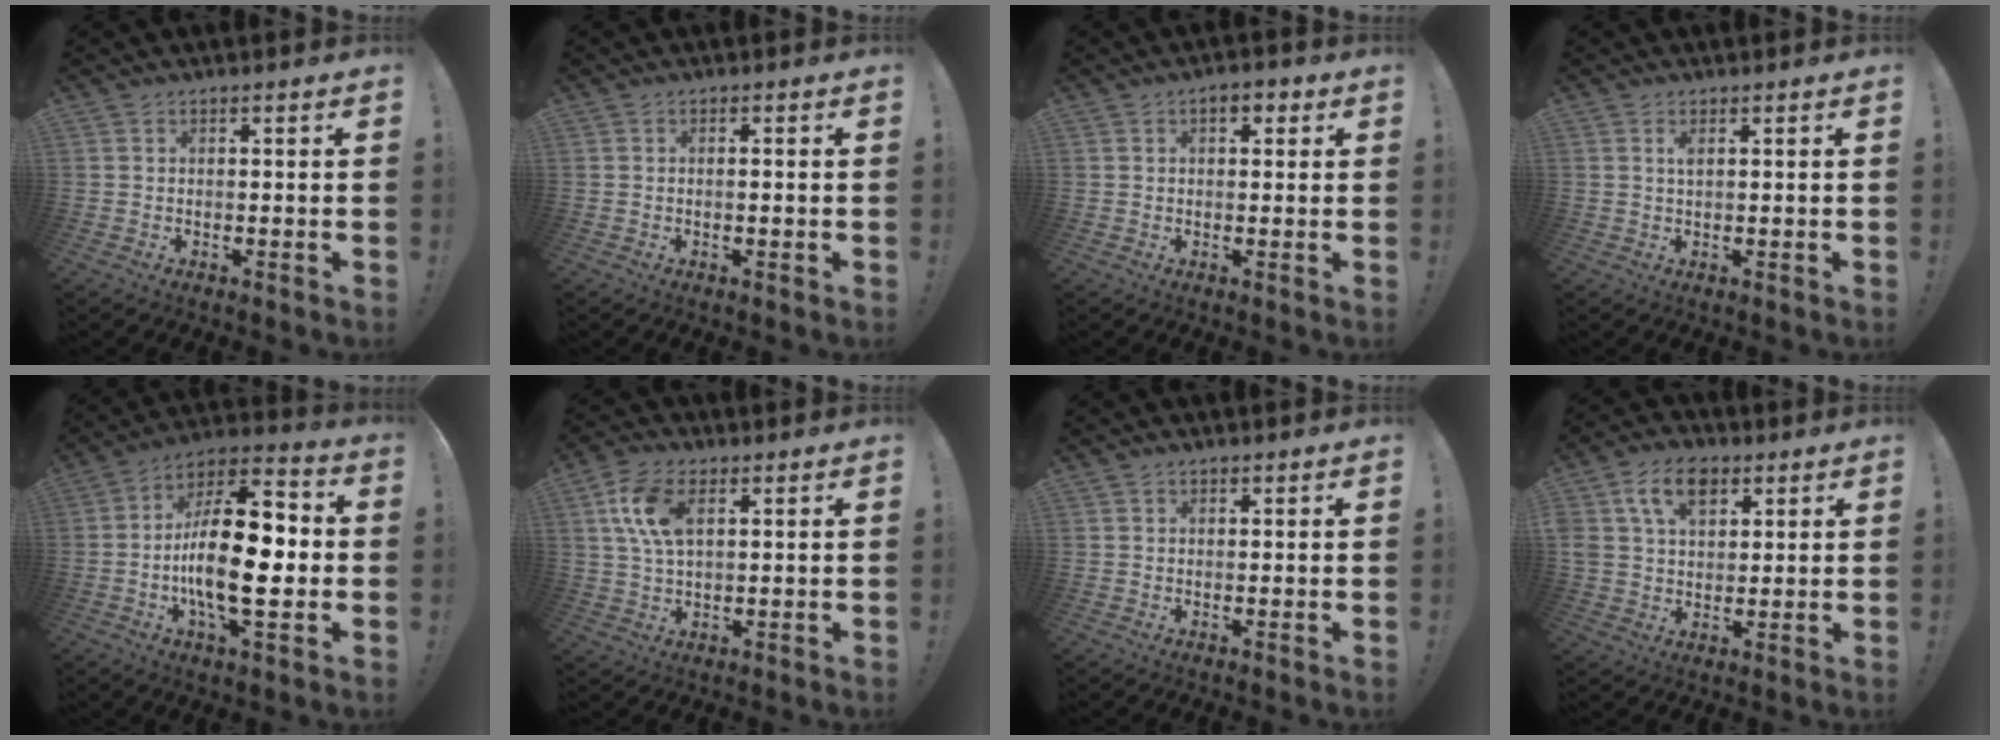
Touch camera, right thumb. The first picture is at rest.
{"total": 0.9, "force": [-0.4, 0.0, 0.8], "torque": [-0.013, -0.001, -0.008]}
{"total": 3.6, "force": [1.3, 2.1, 2.7], "torque": [-0.036, 0.003, 0.020]}
{"total": 1.6, "force": [0.6, 0.4, 1.5], "torque": [-0.028, 0.001, 0.008]}
{"total": 22.1, "force": [-3.2, 9.4, 19.7], "torque": [-0.331, 0.015, -0.054]}
{"total": 10.6, "force": [3.7, 5.8, 8.0], "torque": [-0.172, 0.004, 0.067]}
{"total": 0.8, "force": [0.7, 0.5, 0.2], "torque": [-0.001, -0.001, 0.013]}
{"total": 11.8, "force": [5.7, 7.8, 6.7], "torque": [-0.117, -0.004, 0.110]}